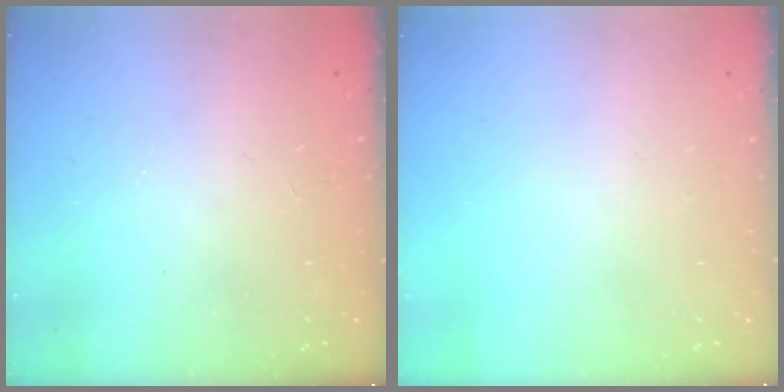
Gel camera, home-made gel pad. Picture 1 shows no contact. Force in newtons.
{"total": 0.0}